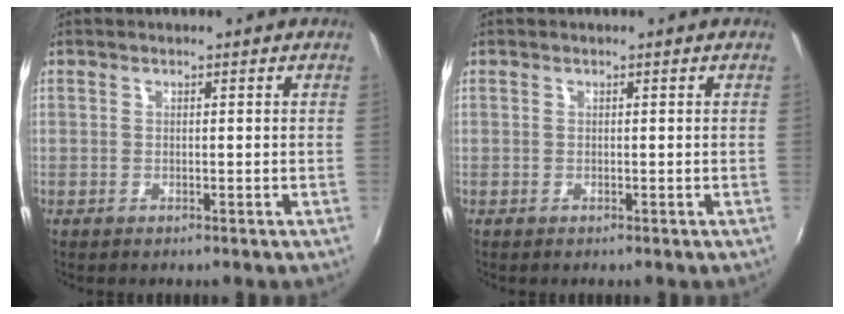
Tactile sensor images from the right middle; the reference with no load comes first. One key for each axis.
{"total": 0.0}